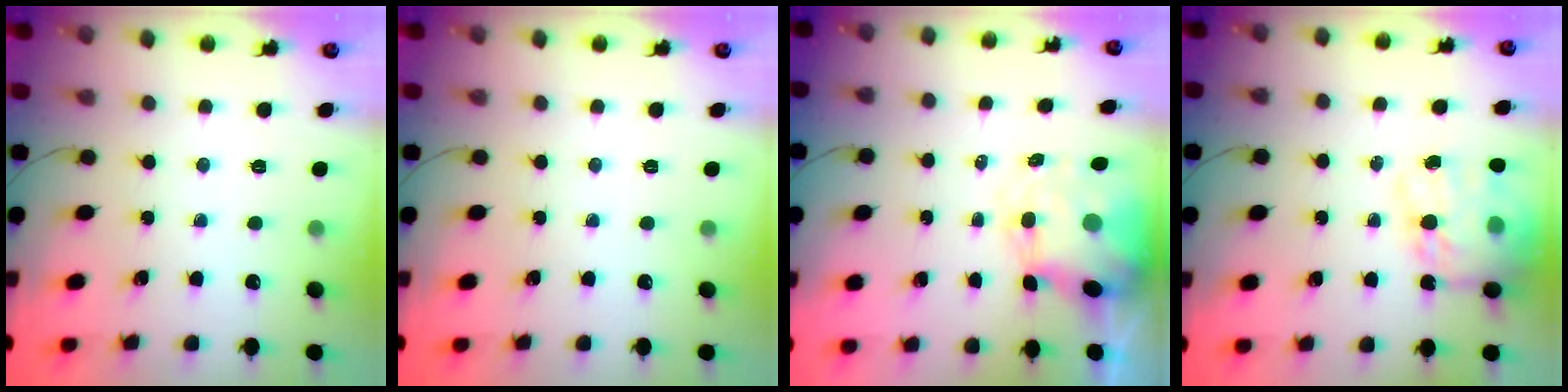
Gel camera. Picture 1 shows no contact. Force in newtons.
{"total": 0.0}
{"total": 7.2, "press": 6.8, "slide": 2.4}
{"total": 19.3, "press": 18.8, "slide": 4.4}